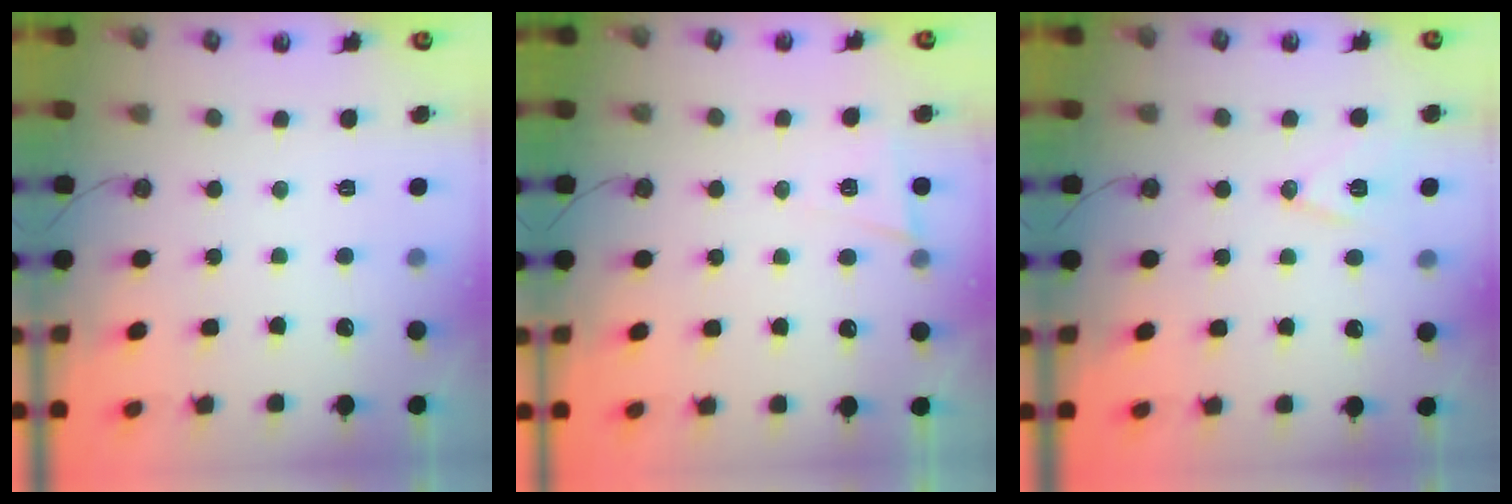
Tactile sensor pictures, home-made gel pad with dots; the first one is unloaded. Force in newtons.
{"total": 4.5, "press": 3.7, "slide": 2.6}
{"total": 9.5, "press": 8.8, "slide": 3.6}